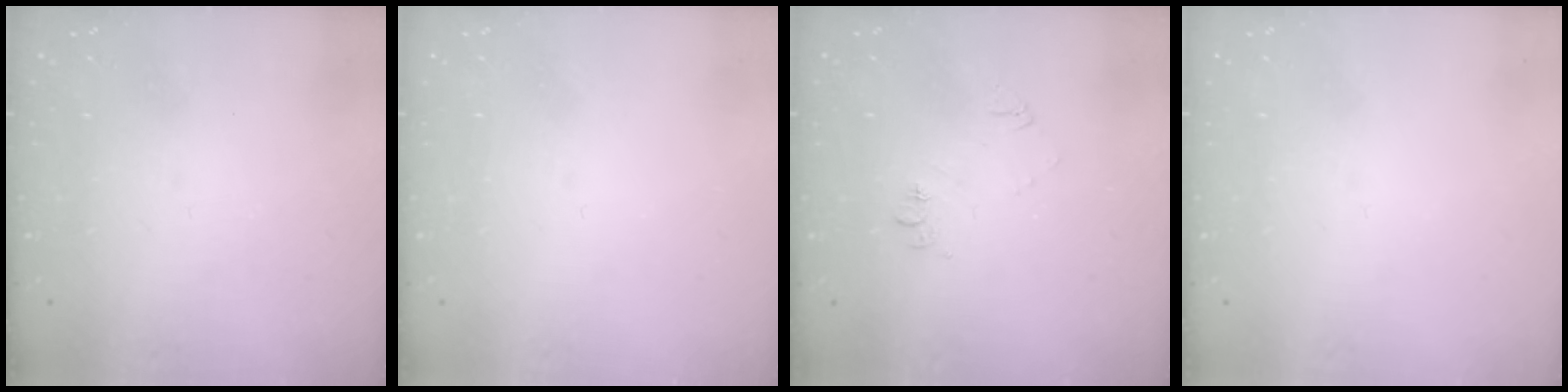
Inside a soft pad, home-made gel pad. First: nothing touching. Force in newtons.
{"total": 0.0}
{"total": 6.4, "press": 6.4, "slide": 0.7}
{"total": 0.0}